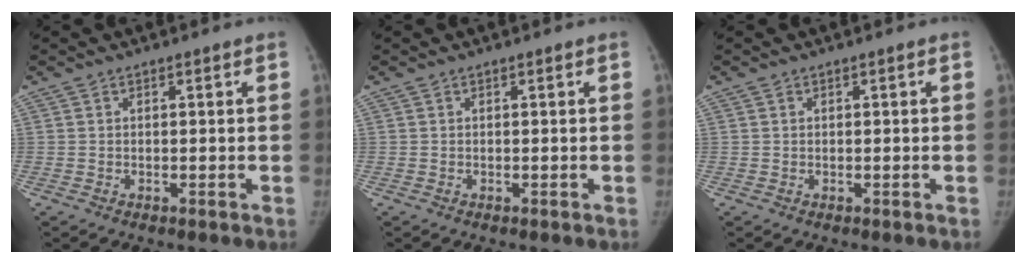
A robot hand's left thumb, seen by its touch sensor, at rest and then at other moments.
{"total": 0.0}
{"total": 0.0}